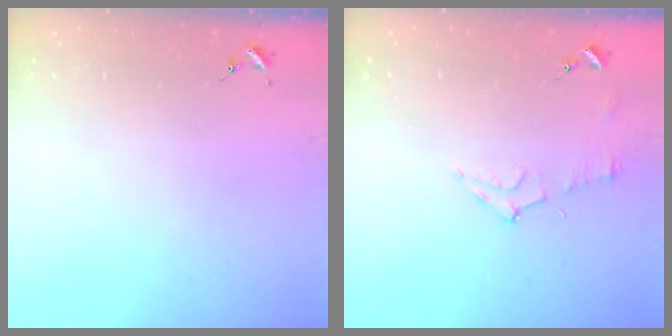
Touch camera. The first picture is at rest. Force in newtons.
{"total": 7.4, "press": 7.4, "slide": 0.7}